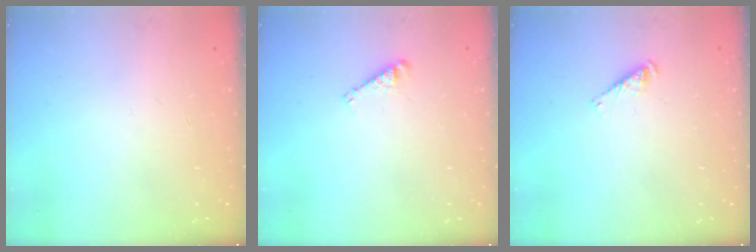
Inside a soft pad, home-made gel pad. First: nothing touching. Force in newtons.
{"total": 4.3, "press": 4.3, "slide": 0.3}
{"total": 2.9, "press": 2.9, "slide": 0.5}